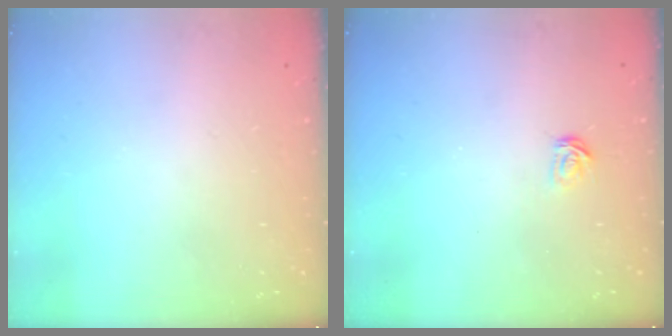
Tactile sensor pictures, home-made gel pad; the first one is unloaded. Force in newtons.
{"total": 3.2, "press": 3.2, "slide": 0.2}